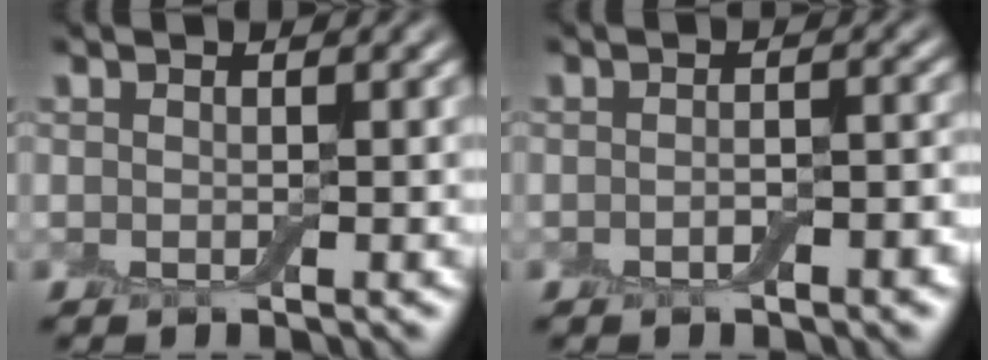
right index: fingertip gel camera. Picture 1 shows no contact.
{"total": 2.3, "force": [-1.0, 1.0, 1.9], "torque": [-0.026, 0.001, -0.013]}